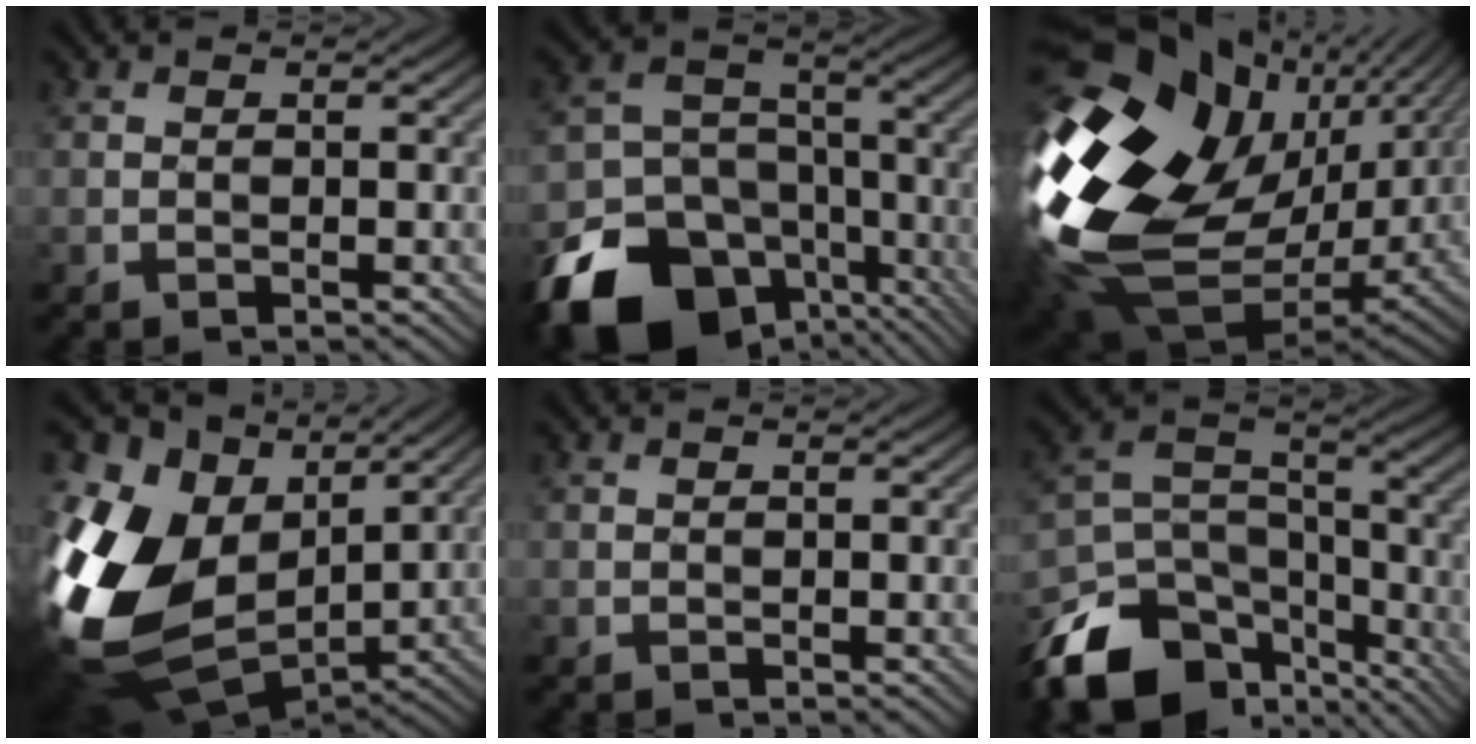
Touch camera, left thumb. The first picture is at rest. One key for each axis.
{"total": 19.6, "fx": -11.0, "fy": 14.1, "fz": 7.9, "tx": -0.182, "ty": -0.067, "tz": -0.167}
{"total": 21.4, "fx": 2.2, "fy": 15.5, "fz": 14.7, "tx": -0.345, "ty": -0.038, "tz": 0.074}
{"total": 18.0, "fx": 1.1, "fy": 13.3, "fz": 12.1, "tx": -0.305, "ty": -0.017, "tz": 0.043}
{"total": 0.0}
{"total": 15.9, "fx": -10.9, "fy": 8.8, "fz": 7.7, "tx": -0.199, "ty": -0.037, "tz": -0.178}